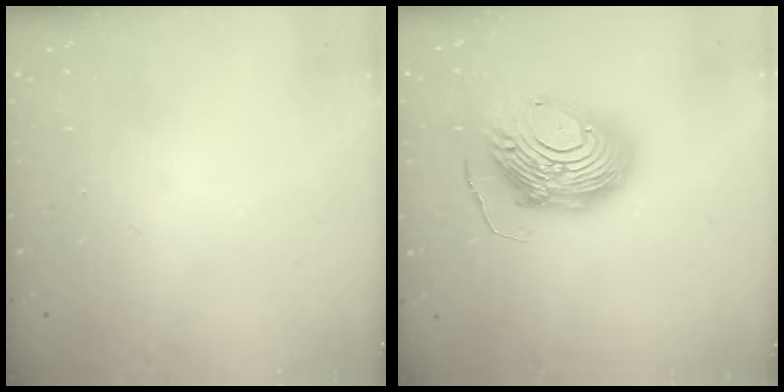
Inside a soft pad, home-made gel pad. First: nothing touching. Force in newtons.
{"total": 15.5, "press": 15.4, "slide": 1.7}